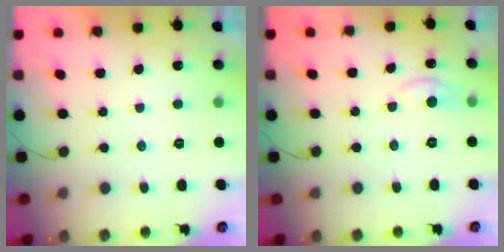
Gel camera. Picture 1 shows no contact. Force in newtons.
{"total": 6.4, "press": 6.4, "slide": 0.6}